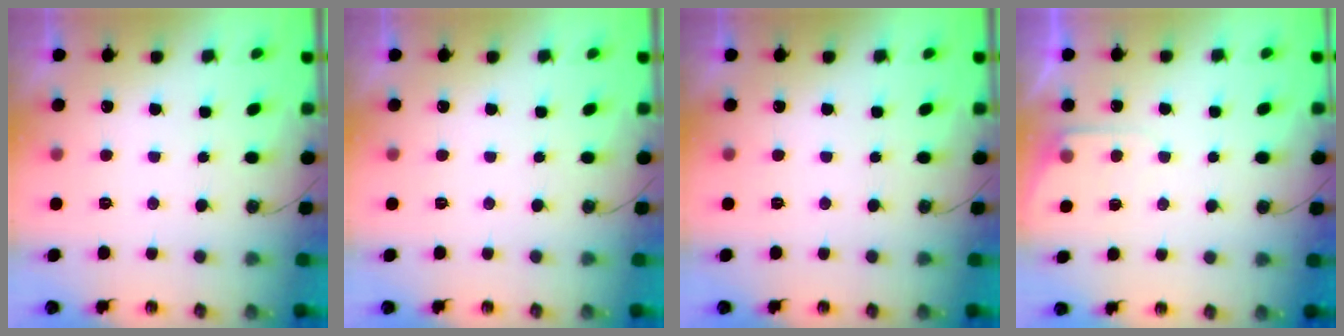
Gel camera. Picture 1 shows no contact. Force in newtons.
{"total": 0.0}
{"total": 0.0}
{"total": 4.5, "press": 4.4, "slide": 0.6}